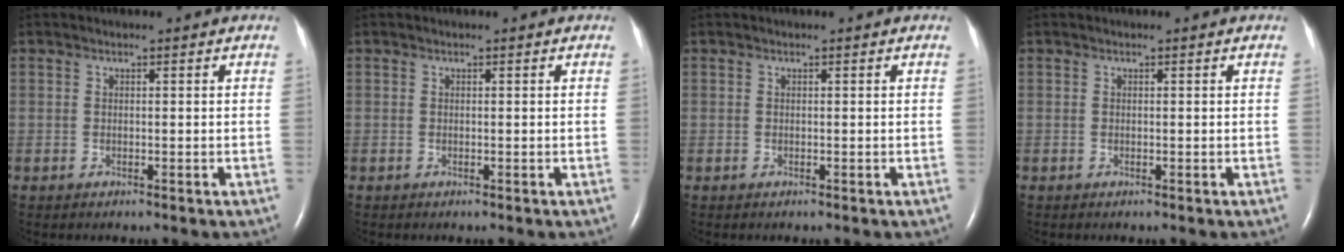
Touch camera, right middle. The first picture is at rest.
{"total": 0.0}
{"total": 0.0}
{"total": 0.0}